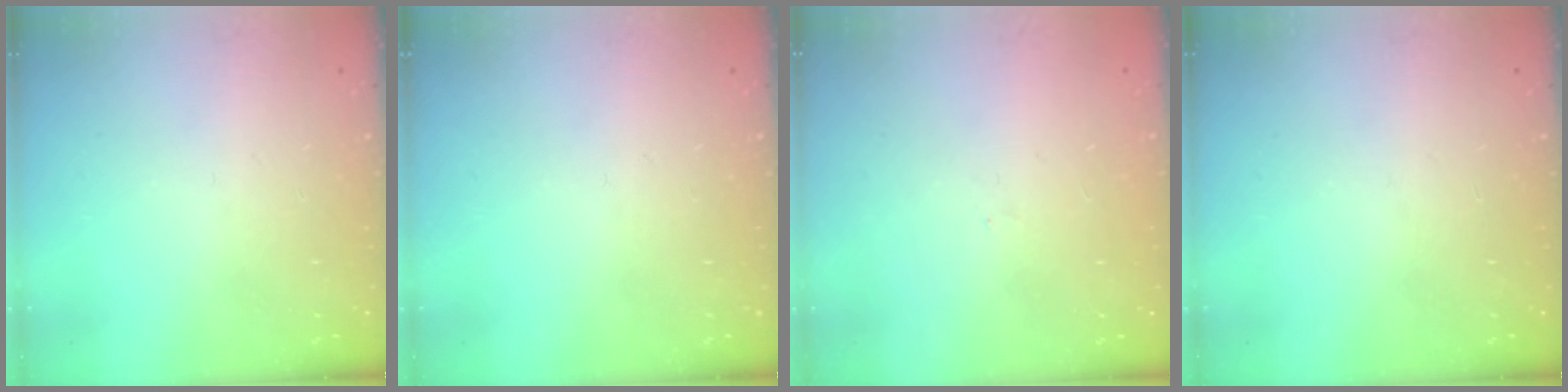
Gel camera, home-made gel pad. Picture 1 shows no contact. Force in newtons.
{"total": 0.0}
{"total": 0.0}
{"total": 0.0}